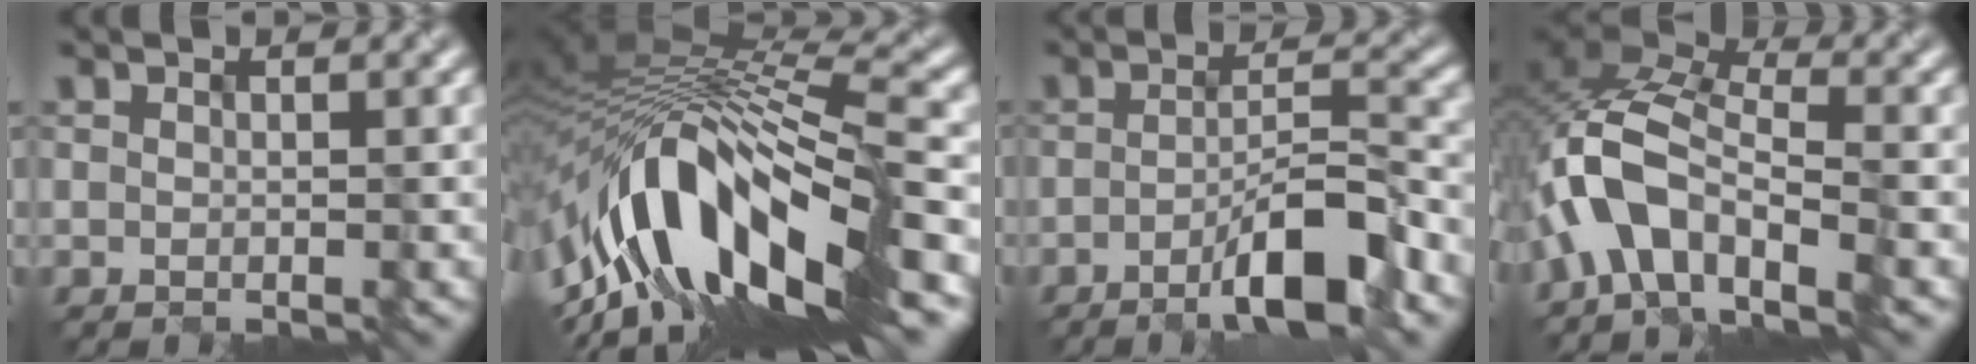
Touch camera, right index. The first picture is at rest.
{"total": 13.3, "force": [-5.7, 5.2, 10.9], "torque": [-0.184, 0.017, -0.095]}
{"total": 5.6, "force": [-3.1, 0.9, 4.6], "torque": [-0.075, 0.010, -0.053]}
{"total": 9.0, "force": [-4.0, 4.6, 6.6], "torque": [-0.129, 0.015, -0.083]}